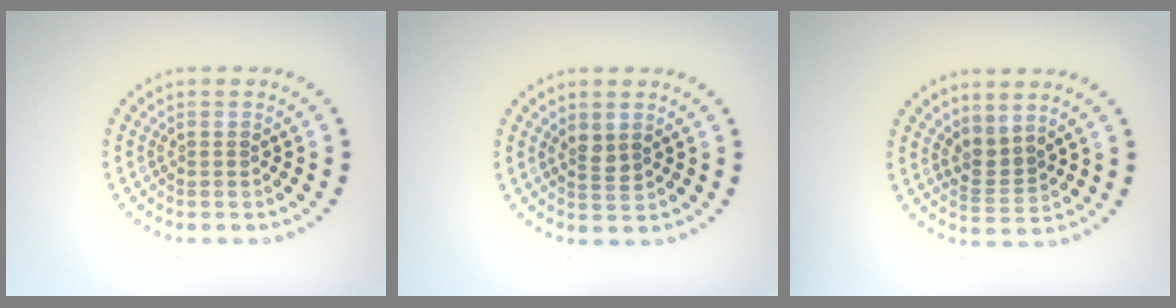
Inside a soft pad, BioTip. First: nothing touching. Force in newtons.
{"total": 1.4, "press": 1.4, "slide": 0.5}
{"total": 2.2, "press": 1.5, "slide": 1.7}